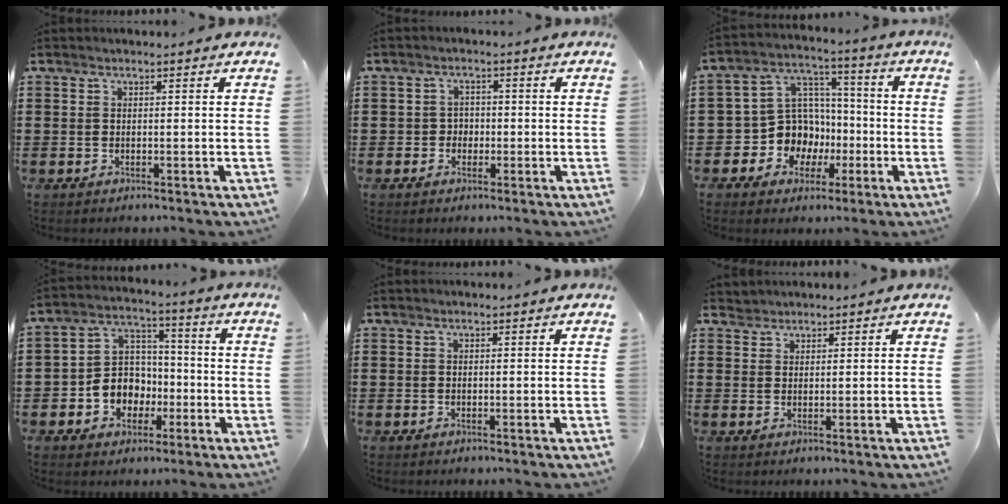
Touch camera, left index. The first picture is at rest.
{"total": 2.1, "force": [-0.7, 1.8, 0.6], "torque": [-0.019, 0.006, -0.017]}
{"total": 10.1, "force": [-2.5, 9.4, 2.9], "torque": [-0.104, 0.011, -0.038]}
{"total": 7.4, "force": [-2.4, 6.7, 2.2], "torque": [-0.064, 0.014, -0.043]}
{"total": 0.0}
{"total": 1.4, "force": [1.3, 0.5, -0.1], "torque": [-0.002, 0.001, 0.027]}